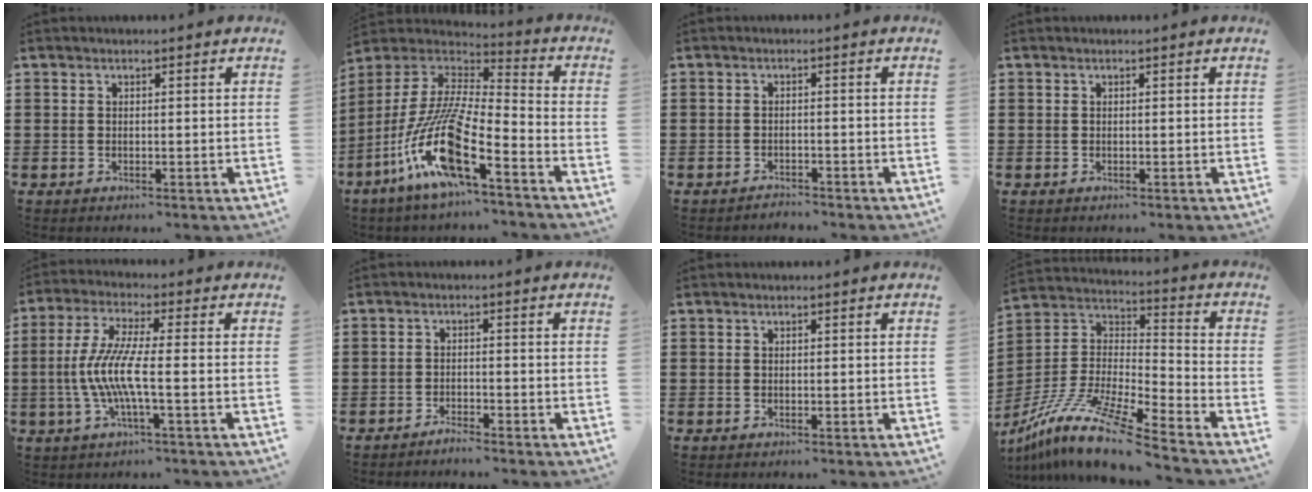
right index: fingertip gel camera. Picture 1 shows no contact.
{"total": 13.8, "force": [-7.9, 2.0, 11.1], "torque": [-0.248, -0.020, -0.161]}
{"total": 1.4, "force": [-1.4, 0.1, -0.1], "torque": [-0.004, 0.003, -0.030]}
{"total": 0.0}
{"total": 8.2, "force": [-1.8, 0.8, 7.9], "torque": [-0.179, -0.019, -0.044]}
{"total": 1.6, "force": [-1.6, 0.0, 0.3], "torque": [-0.008, 0.002, -0.031]}
{"total": 0.0}
{"total": 12.3, "force": [-10.0, 0.5, 7.2], "torque": [-0.163, -0.001, -0.205]}